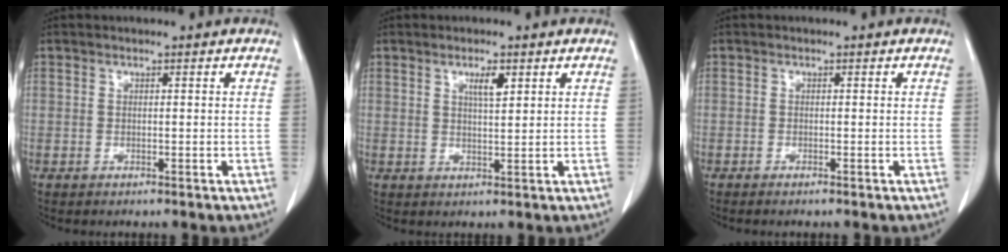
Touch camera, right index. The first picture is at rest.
{"total": 2.9, "force": [1.5, 0.6, 2.4], "torque": [-0.044, -0.001, 0.026]}
{"total": 0.9, "force": [-0.7, -0.1, 0.5], "torque": [-0.011, -0.001, -0.009]}